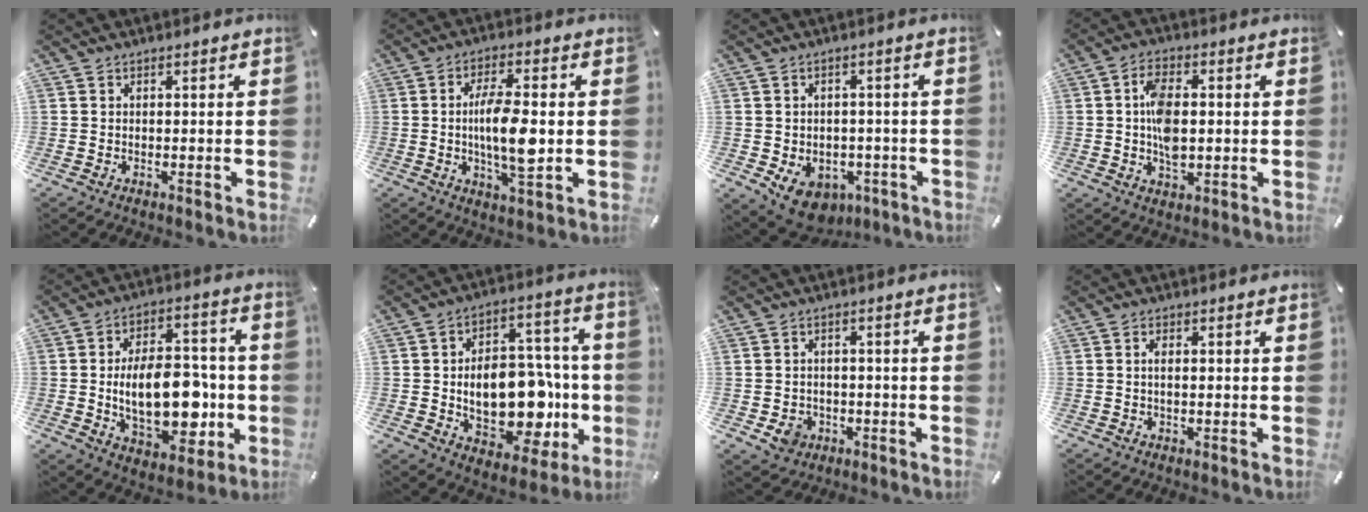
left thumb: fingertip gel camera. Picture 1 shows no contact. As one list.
[{"total": 10.9, "force": [-0.4, 3.5, 10.3], "torque": [-0.186, -0.010, -0.013]}, {"total": 7.9, "force": [-3.5, 6.2, 3.5], "torque": [-0.056, 0.025, -0.060]}, {"total": 8.4, "force": [0.2, 5.0, 6.7], "torque": [-0.130, 0.002, -0.001]}, {"total": 18.7, "force": [-2.9, 10.9, 14.9], "torque": [-0.238, 0.001, -0.048]}, {"total": 20.1, "force": [-2.9, 12.9, 15.1], "torque": [-0.222, -0.005, -0.038]}, {"total": 4.7, "force": [-1.6, 4.1, 1.7], "torque": [-0.024, -0.001, -0.031]}, {"total": 1.6, "force": [0.0, 0.6, 1.5], "torque": [-0.029, 0.001, -0.001]}]